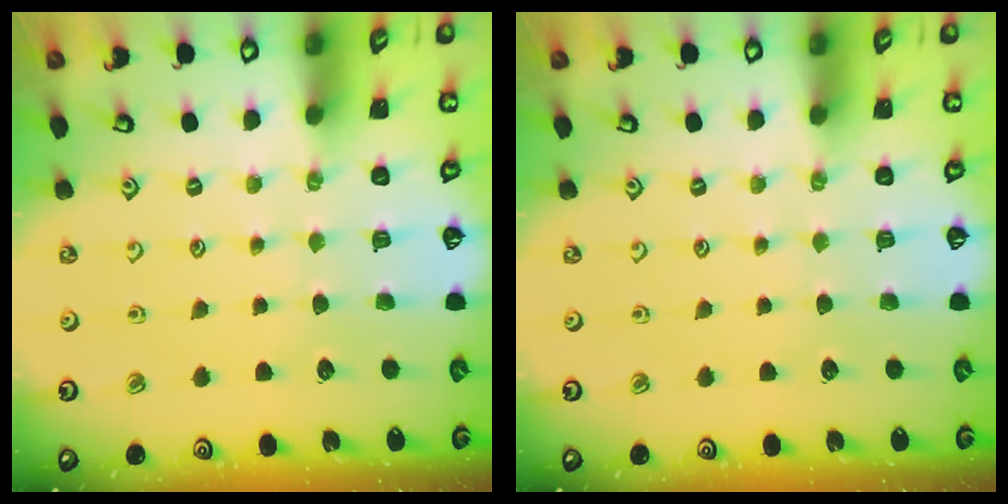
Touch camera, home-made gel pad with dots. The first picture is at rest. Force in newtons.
{"total": 0.0}